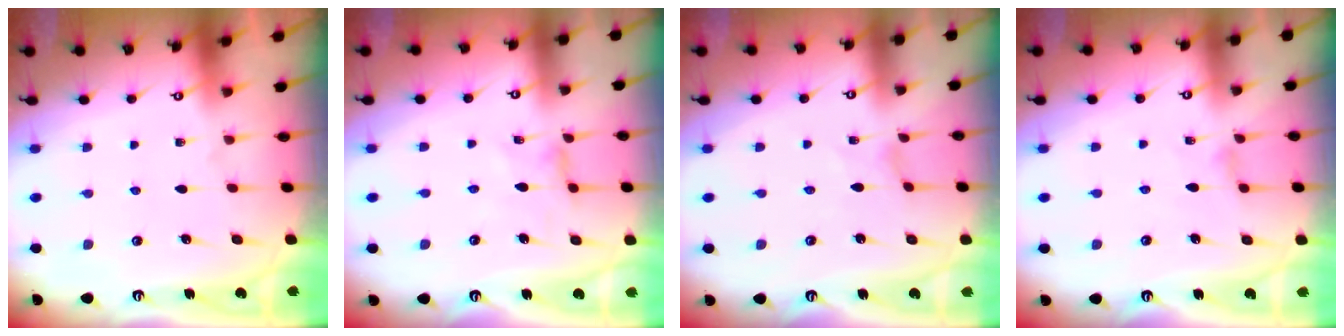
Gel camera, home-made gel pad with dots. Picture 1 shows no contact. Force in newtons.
{"total": 2.0, "press": 1.9, "slide": 0.4}
{"total": 0.0}
{"total": 1.1, "press": 1.1, "slide": 0.4}